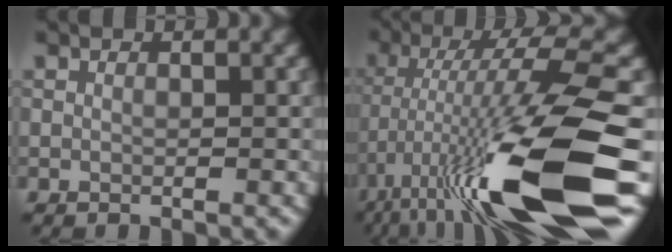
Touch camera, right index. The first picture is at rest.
{"total": 15.8, "force": [-5.8, 2.7, 14.4], "torque": [-0.252, -0.001, -0.090]}